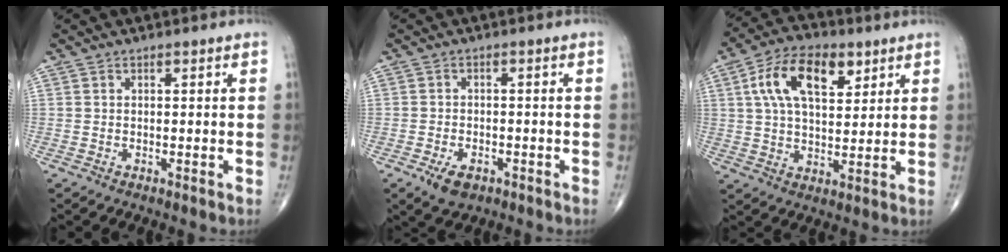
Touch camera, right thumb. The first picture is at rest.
{"total": 4.3, "force": [-2.2, 2.6, 2.6], "torque": [-0.041, 0.006, -0.032]}
{"total": 13.8, "force": [5.4, 7.2, 10.5], "torque": [-0.168, -0.002, 0.093]}